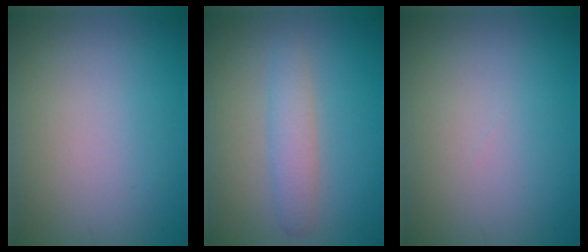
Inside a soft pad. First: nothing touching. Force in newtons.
{"total": 2.5, "press": 2.5, "slide": 0.2}
{"total": 0.0}